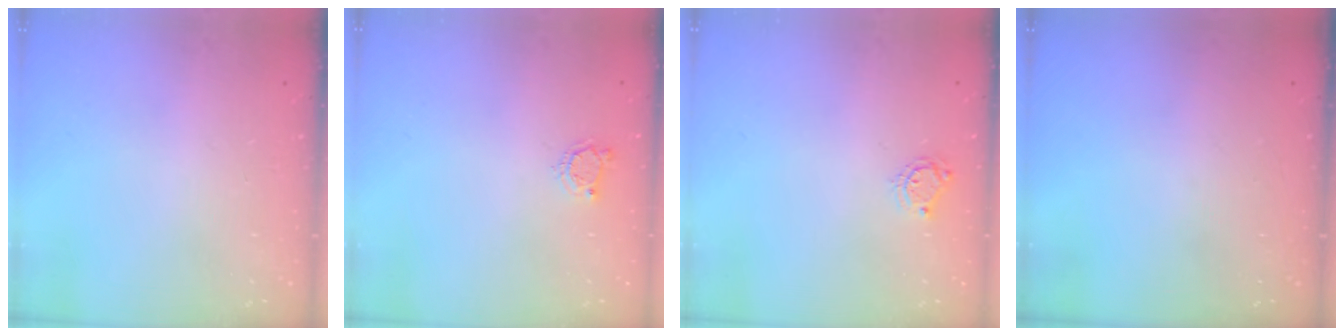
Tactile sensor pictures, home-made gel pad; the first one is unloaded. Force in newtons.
{"total": 3.9, "press": 3.8, "slide": 0.5}
{"total": 5.0, "press": 5.0, "slide": 0.4}
{"total": 0.0}